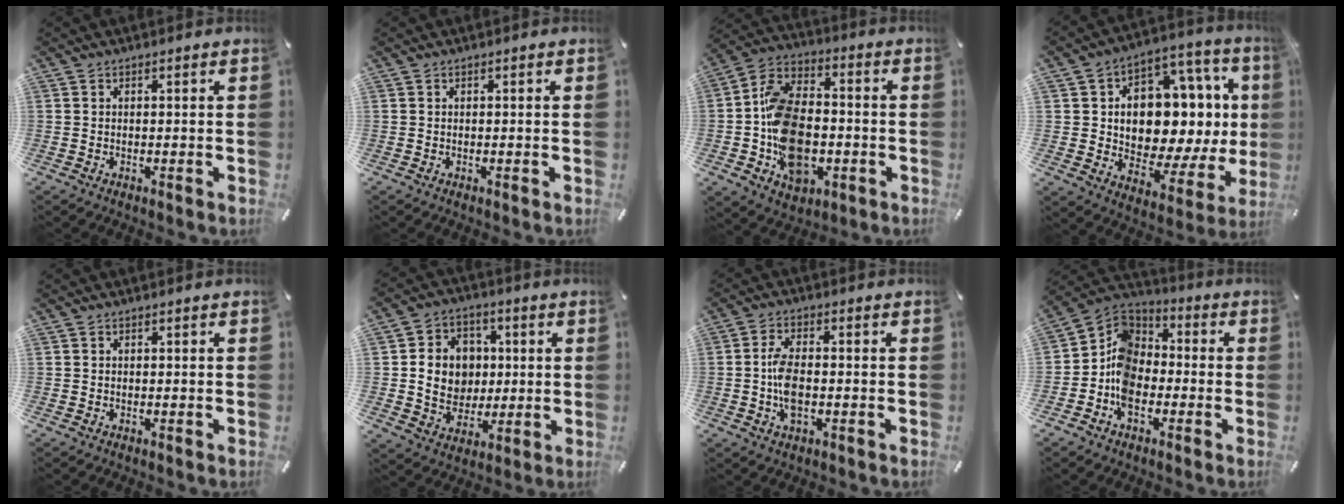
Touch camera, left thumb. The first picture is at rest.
{"total": 0.0}
{"total": 17.4, "force": [-4.3, 12.0, 11.8], "torque": [-0.237, 0.029, -0.072]}
{"total": 15.5, "force": [2.8, 10.7, 10.8], "torque": [-0.140, -0.045, 0.046]}
{"total": 0.0}
{"total": 11.0, "force": [0.5, 9.9, 4.7], "torque": [-0.076, 0.010, 0.017]}
{"total": 6.7, "force": [-1.1, 3.4, 5.7], "torque": [-0.122, 0.000, -0.023]}
{"total": 10.7, "force": [-4.3, 8.2, 5.4], "torque": [-0.132, 0.016, -0.085]}